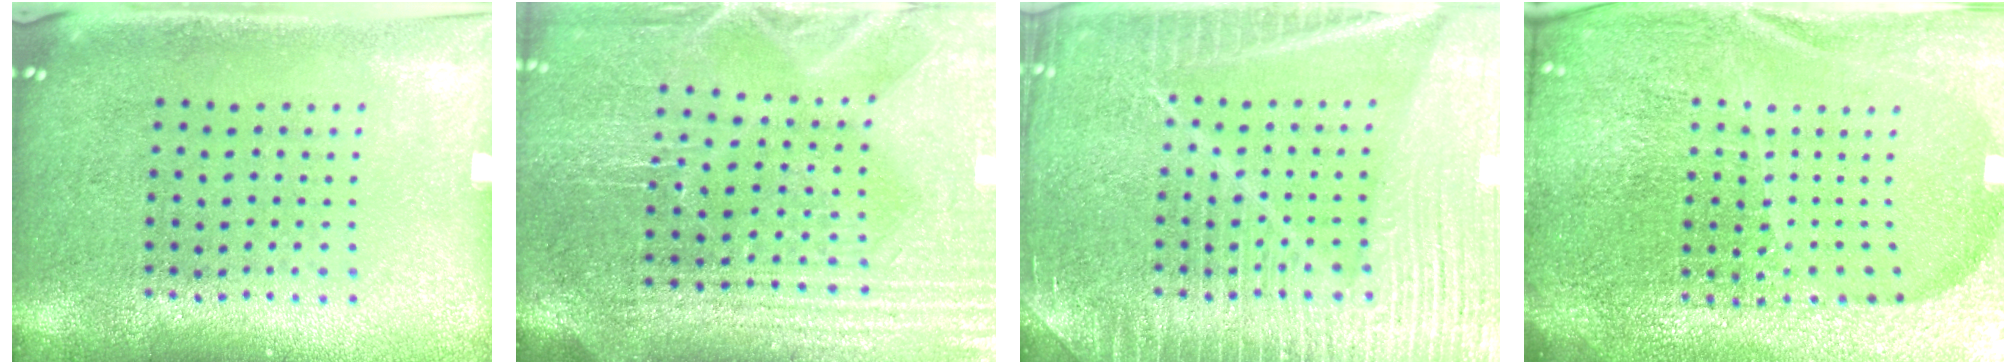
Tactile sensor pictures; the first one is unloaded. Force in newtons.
{"total": 4.3, "press": 4.0, "slide": 1.6}
{"total": 6.8, "press": 6.7, "slide": 0.8}
{"total": 6.4, "press": 5.5, "slide": 3.1}